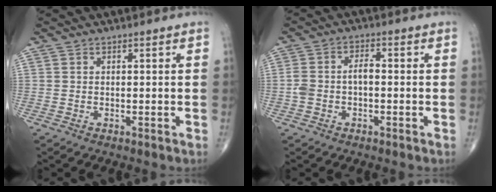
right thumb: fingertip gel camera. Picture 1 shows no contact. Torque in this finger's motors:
{"motor_torque": [0.86, 0.84, 0.72, -0.10, 0.01]}